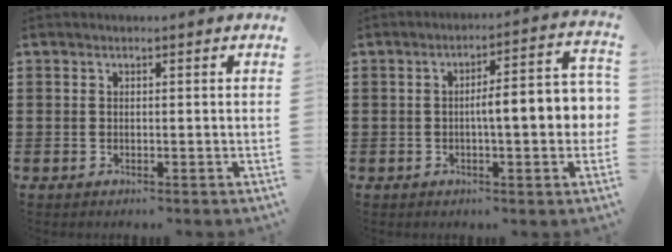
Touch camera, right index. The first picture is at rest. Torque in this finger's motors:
{"motor_torque": [1.68, -0.46, 0.49, 0.11]}